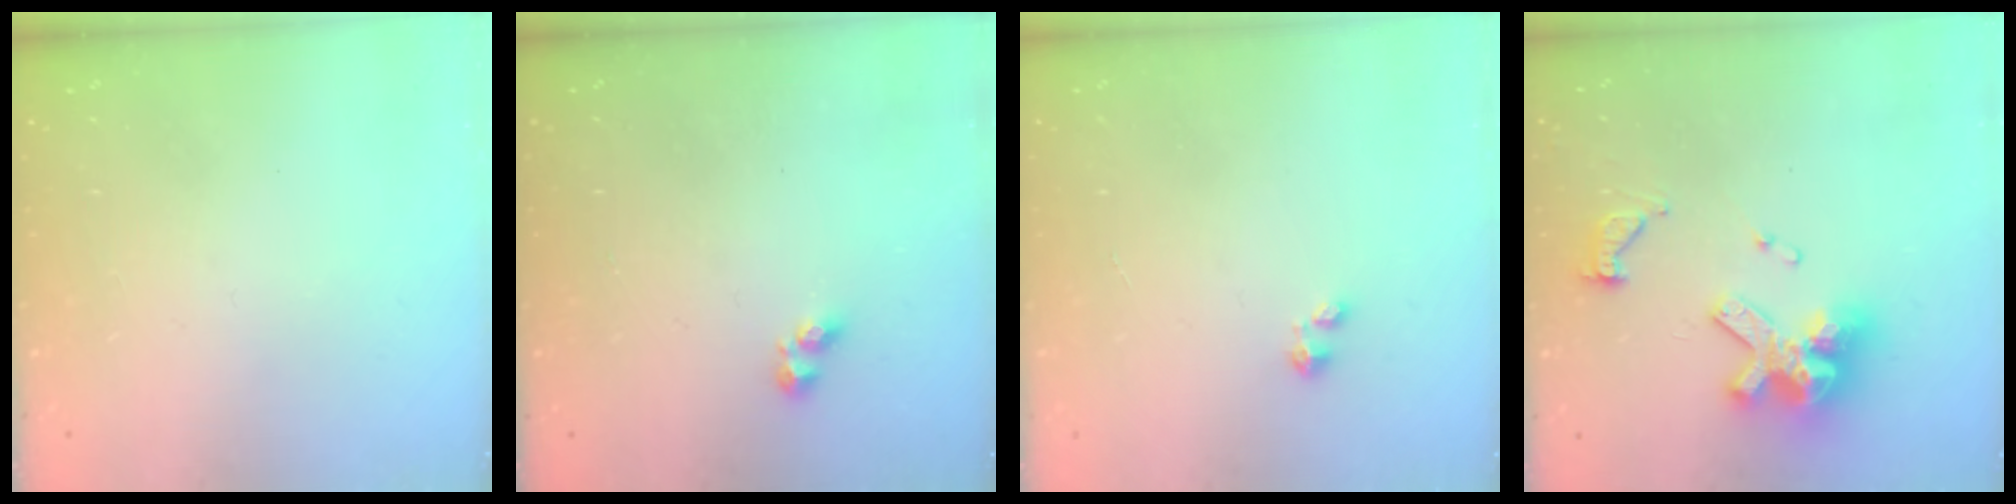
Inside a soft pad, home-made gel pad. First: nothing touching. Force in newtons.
{"total": 2.4, "press": 2.3, "slide": 0.4}
{"total": 0.0}
{"total": 12.9, "press": 12.8, "slide": 1.4}